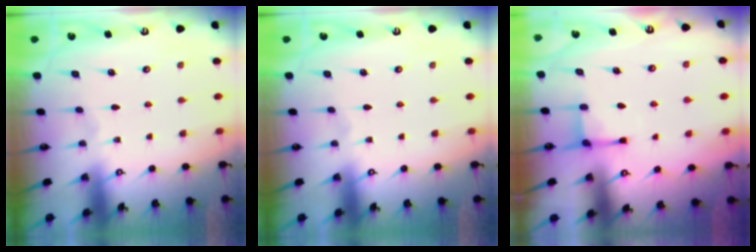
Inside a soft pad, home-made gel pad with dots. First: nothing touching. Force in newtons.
{"total": 0.0}
{"total": 2.4, "press": 2.4, "slide": 0.3}